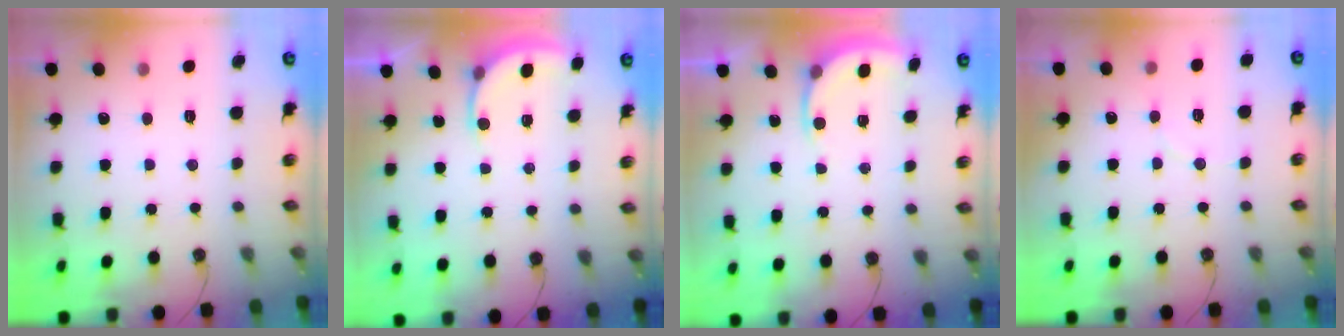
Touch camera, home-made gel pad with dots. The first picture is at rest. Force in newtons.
{"total": 3.9, "press": 3.9, "slide": 0.3}
{"total": 4.8, "press": 4.7, "slide": 0.2}
{"total": 4.8, "press": 4.7, "slide": 0.8}